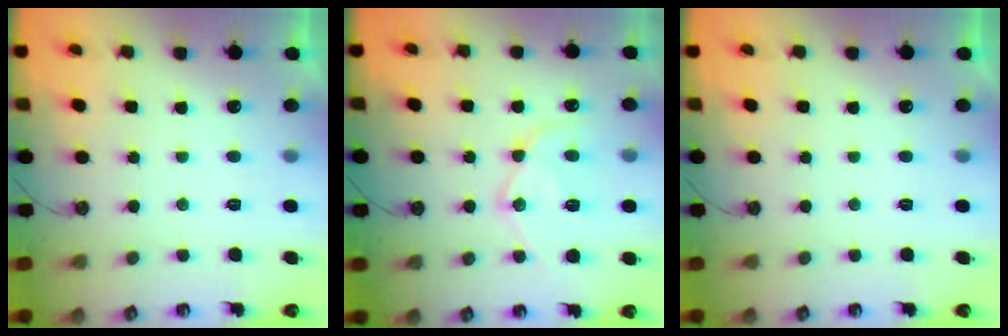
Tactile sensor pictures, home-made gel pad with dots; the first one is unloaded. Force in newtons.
{"total": 14.8, "press": 14.7, "slide": 1.2}
{"total": 0.0}